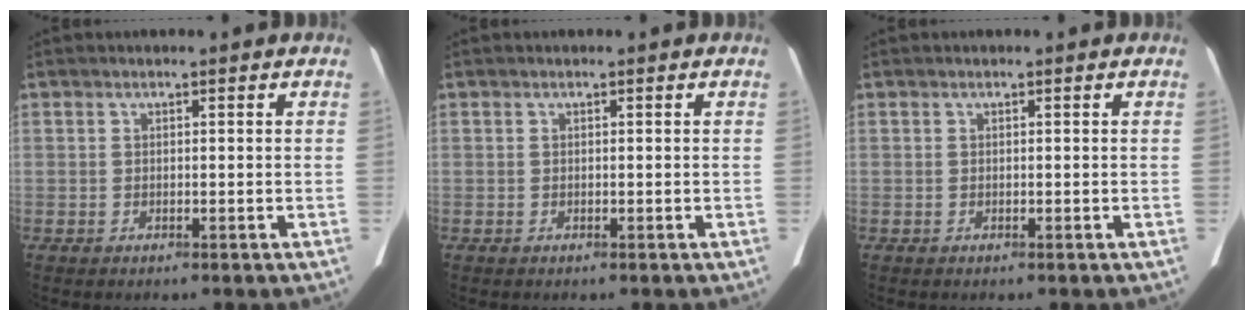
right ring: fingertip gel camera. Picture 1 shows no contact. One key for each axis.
{"total": 0.0}
{"total": 0.0}